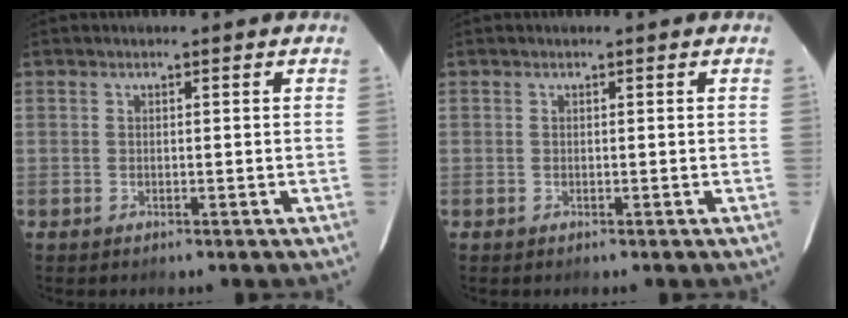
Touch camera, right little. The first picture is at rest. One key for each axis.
{"total": 0.0}